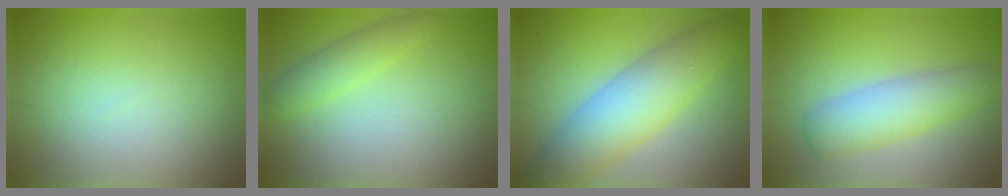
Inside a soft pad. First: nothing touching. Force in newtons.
{"total": 2.2, "press": 2.2, "slide": 0.0}
{"total": 7.1, "press": 7.0, "slide": 0.3}
{"total": 4.3, "press": 4.3, "slide": 0.0}